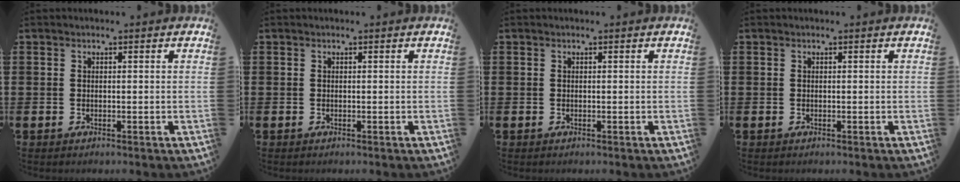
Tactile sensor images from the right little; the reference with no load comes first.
{"total": 0.0}
{"total": 0.0}
{"total": 0.0}